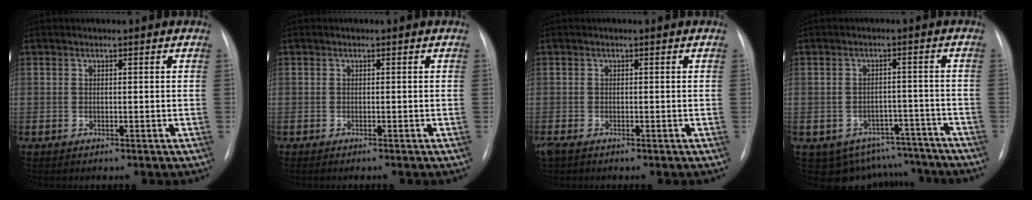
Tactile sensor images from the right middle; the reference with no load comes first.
{"total": 0.6, "force": [-0.5, 0.0, 0.4], "torque": [-0.007, -0.002, -0.007]}
{"total": 2.6, "force": [-1.4, 1.6, 1.5], "torque": [-0.037, -0.007, -0.019]}
{"total": 10.4, "force": [-8.5, 5.9, 0.9], "torque": [0.000, 0.031, -0.095]}